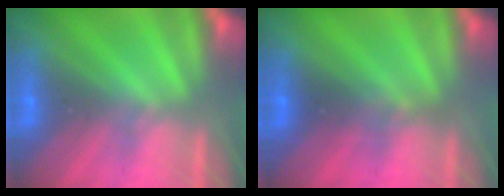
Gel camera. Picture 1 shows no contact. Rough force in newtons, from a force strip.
{"total": 2.2}